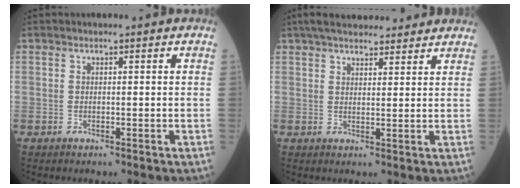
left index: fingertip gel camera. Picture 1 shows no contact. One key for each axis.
{"total": 12.6, "fx": 10.9, "fy": 3.1, "fz": 5.5, "tx": -0.070, "ty": 0.034, "tz": 0.147}